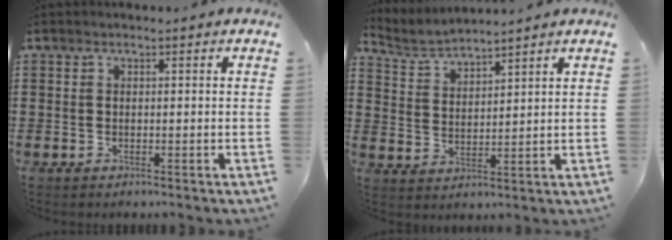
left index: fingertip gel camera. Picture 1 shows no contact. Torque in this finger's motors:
{"motor_torque": [0.02, 0.06, -0.02, 0.01]}